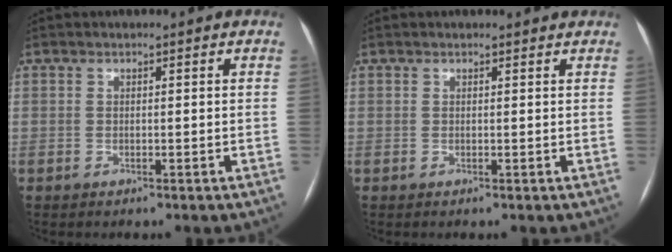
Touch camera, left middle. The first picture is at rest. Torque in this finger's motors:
{"motor_torque": [-0.15, 0.13, -0.14, -0.01]}